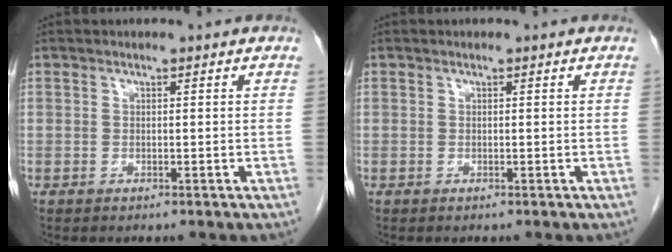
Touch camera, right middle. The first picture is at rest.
{"total": 0.0}